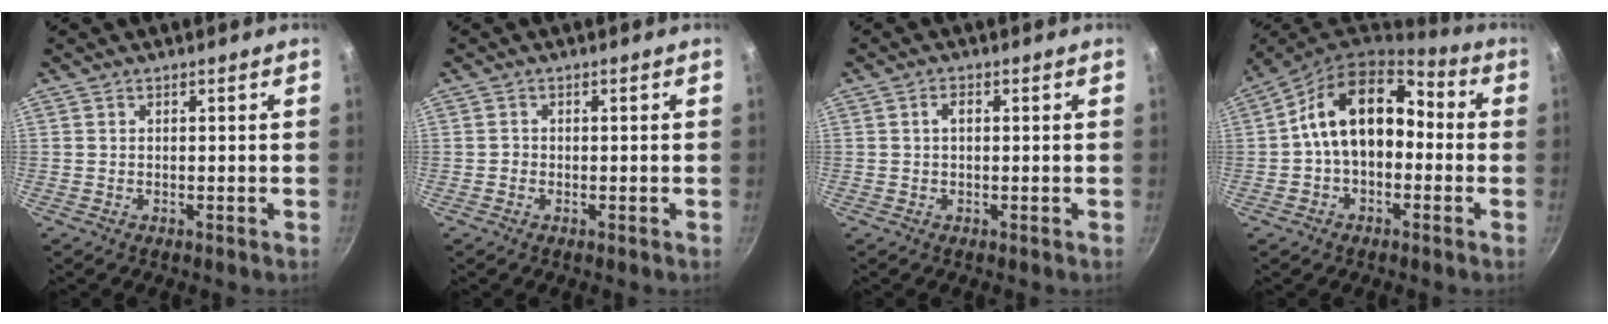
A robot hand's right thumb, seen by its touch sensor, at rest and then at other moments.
{"total": 0.8, "force": [-0.3, 0.8, 0.2], "torque": [0.001, 0.004, -0.006]}
{"total": 1.7, "force": [0.2, 1.0, 1.4], "torque": [-0.023, 0.007, 0.003]}
{"total": 15.4, "force": [-0.3, 9.9, 11.7], "torque": [-0.166, 0.051, -0.019]}